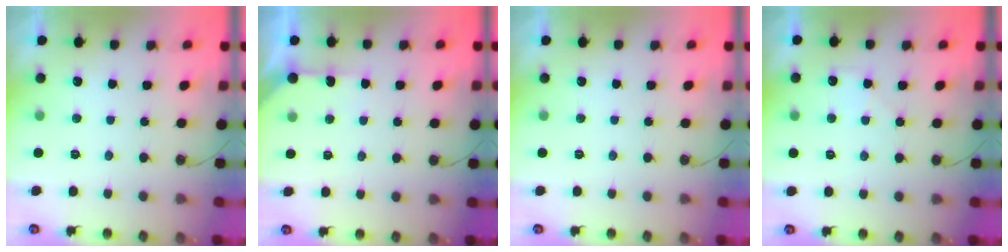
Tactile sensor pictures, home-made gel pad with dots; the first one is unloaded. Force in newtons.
{"total": 6.6, "press": 6.6, "slide": 0.3}
{"total": 0.0}
{"total": 4.6, "press": 4.5, "slide": 0.8}